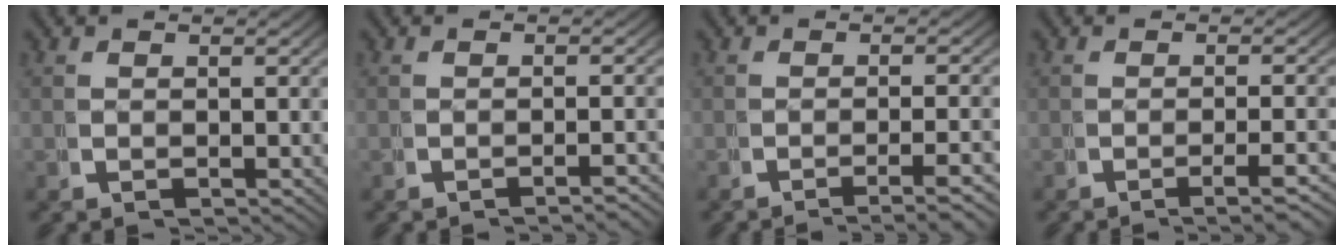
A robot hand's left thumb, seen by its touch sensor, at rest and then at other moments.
{"total": 2.2, "force": [-1.9, -0.1, 1.0], "torque": [-0.014, 0.004, -0.031]}
{"total": 4.3, "force": [-3.3, 0.6, 2.8], "torque": [-0.039, -0.002, -0.050]}
{"total": 3.2, "force": [-1.9, 0.2, 2.5], "torque": [-0.038, 0.002, -0.031]}